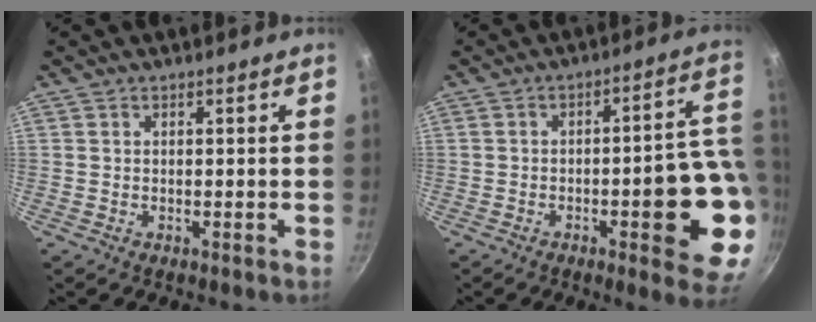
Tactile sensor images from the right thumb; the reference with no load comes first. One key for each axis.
{"total": 13.7, "fx": -3.8, "fy": 4.3, "fz": 12.5, "tx": -0.106, "ty": 0.023, "tz": -0.047}